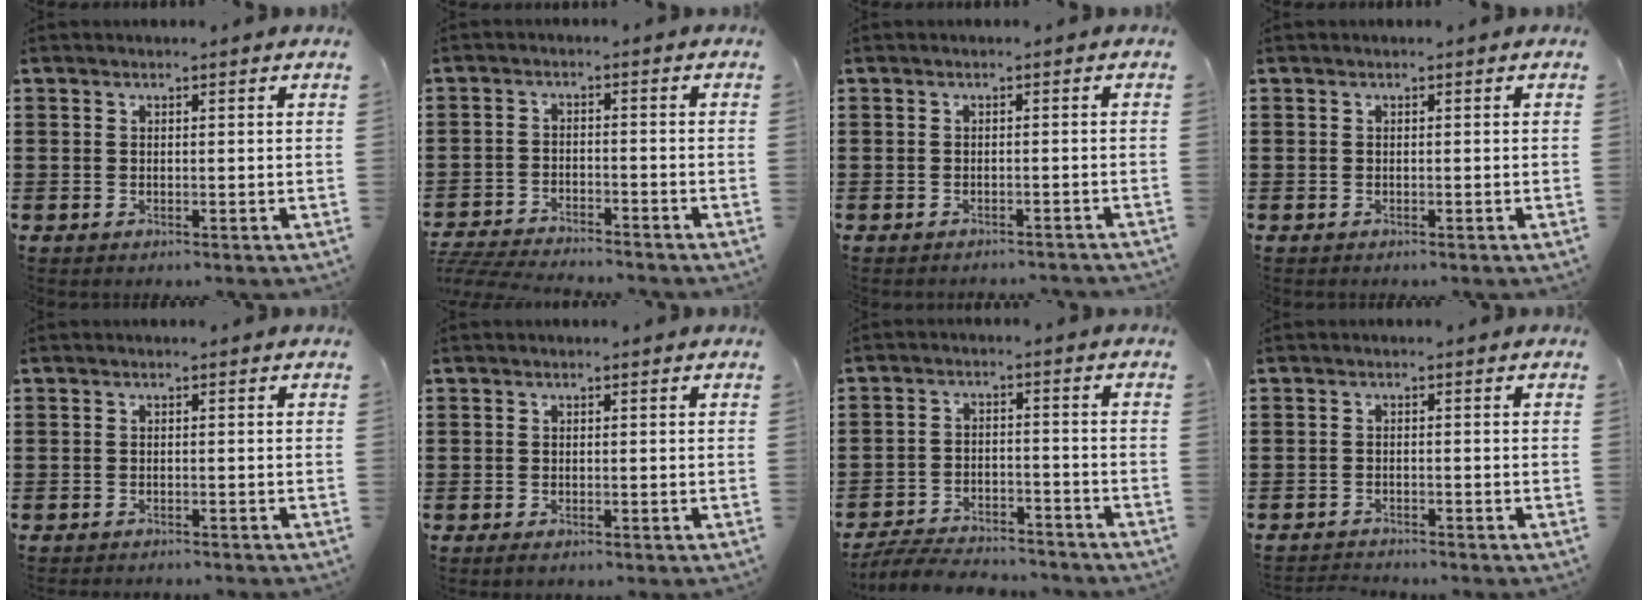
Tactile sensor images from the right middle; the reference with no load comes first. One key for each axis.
{"total": 4.5, "fx": -4.5, "fy": 0.3, "fz": 0.5, "tx": -0.023, "ty": 0.000, "tz": -0.096}
{"total": 1.1, "fx": -1.1, "fy": 0.0, "fz": 0.1, "tx": -0.004, "ty": 0.002, "tz": -0.024}
{"total": 0.0}
{"total": 0.8, "fx": -0.8, "fy": 0.1, "fz": 0.0, "tx": -0.002, "ty": 0.001, "tz": -0.018}
{"total": 0.7, "fx": -0.5, "fy": 0.4, "fz": 0.3, "tx": -0.006, "ty": -0.002, "tz": -0.009}
{"total": 6.2, "fx": -6.1, "fy": 0.9, "fz": 1.1, "tx": -0.024, "ty": 0.011, "tz": -0.121}
{"total": 1.5, "fx": -1.5, "fy": 0.1, "fz": -0.1, "tx": -0.003, "ty": 0.001, "tz": -0.032}